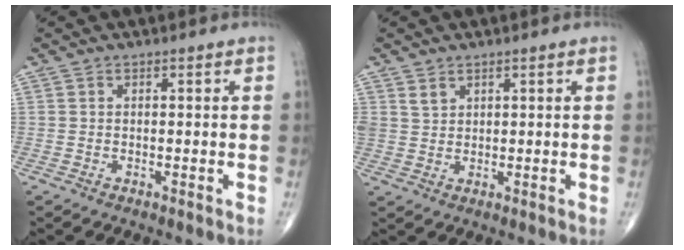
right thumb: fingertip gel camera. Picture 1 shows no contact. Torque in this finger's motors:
{"motor_torque": [0.05, 0.02, 0.37, 0.43, -0.01]}